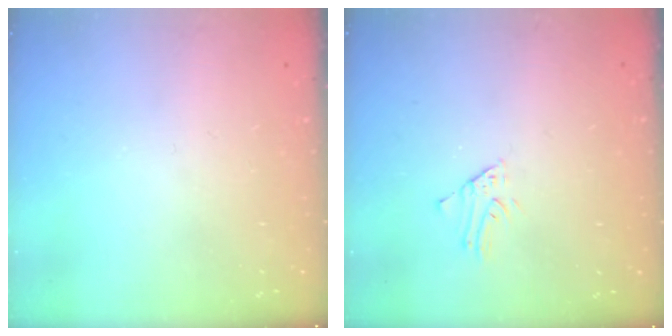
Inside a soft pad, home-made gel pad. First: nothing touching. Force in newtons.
{"total": 1.7, "press": 1.7, "slide": 0.2}